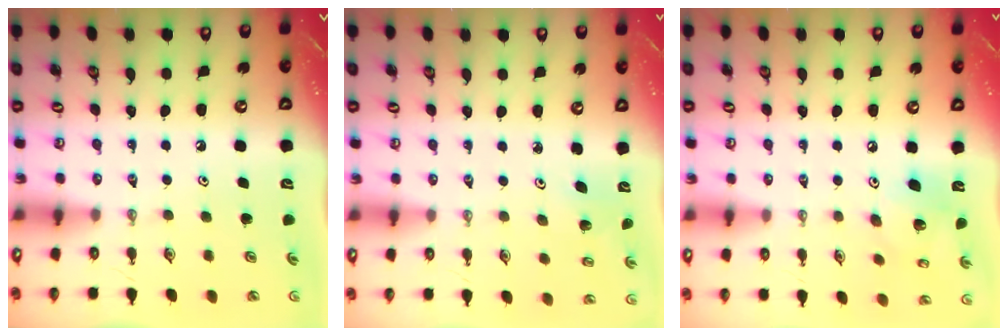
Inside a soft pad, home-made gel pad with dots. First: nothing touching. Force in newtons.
{"total": 1.9, "press": 1.9, "slide": 0.1}
{"total": 14.1, "press": 13.8, "slide": 3.1}